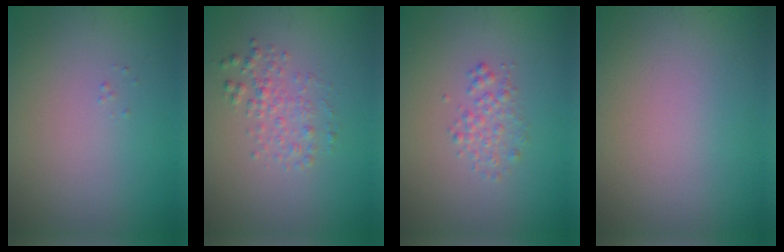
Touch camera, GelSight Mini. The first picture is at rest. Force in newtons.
{"total": 2.0, "press": 2.0, "slide": 0.1}
{"total": 1.5, "press": 1.5, "slide": 0.0}
{"total": 0.0}